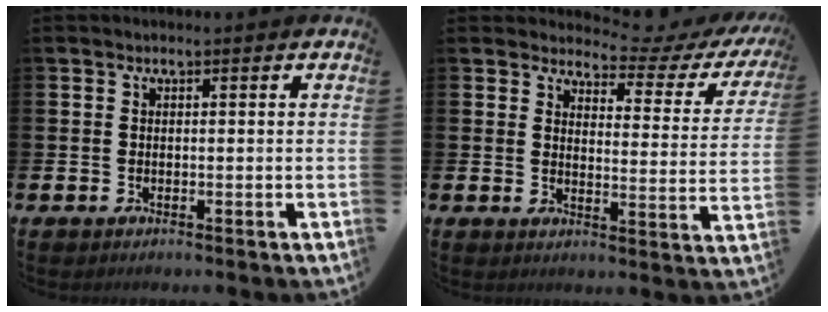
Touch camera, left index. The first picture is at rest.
{"total": 4.2, "force": [3.8, 1.5, 1.0], "torque": [-0.030, -0.033, 0.060]}